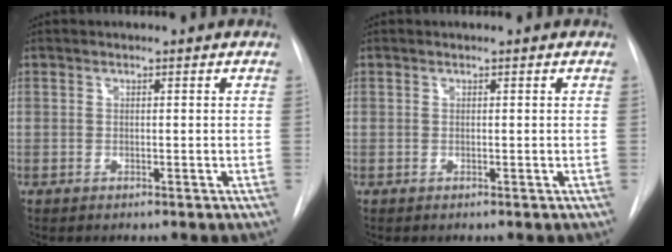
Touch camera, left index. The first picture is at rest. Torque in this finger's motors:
{"motor_torque": [-0.06, 0.06, 0.00, 0.00]}